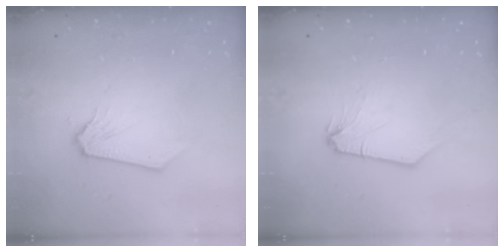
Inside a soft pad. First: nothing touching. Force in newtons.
{"total": 0.6, "press": 0.5, "slide": 0.1}